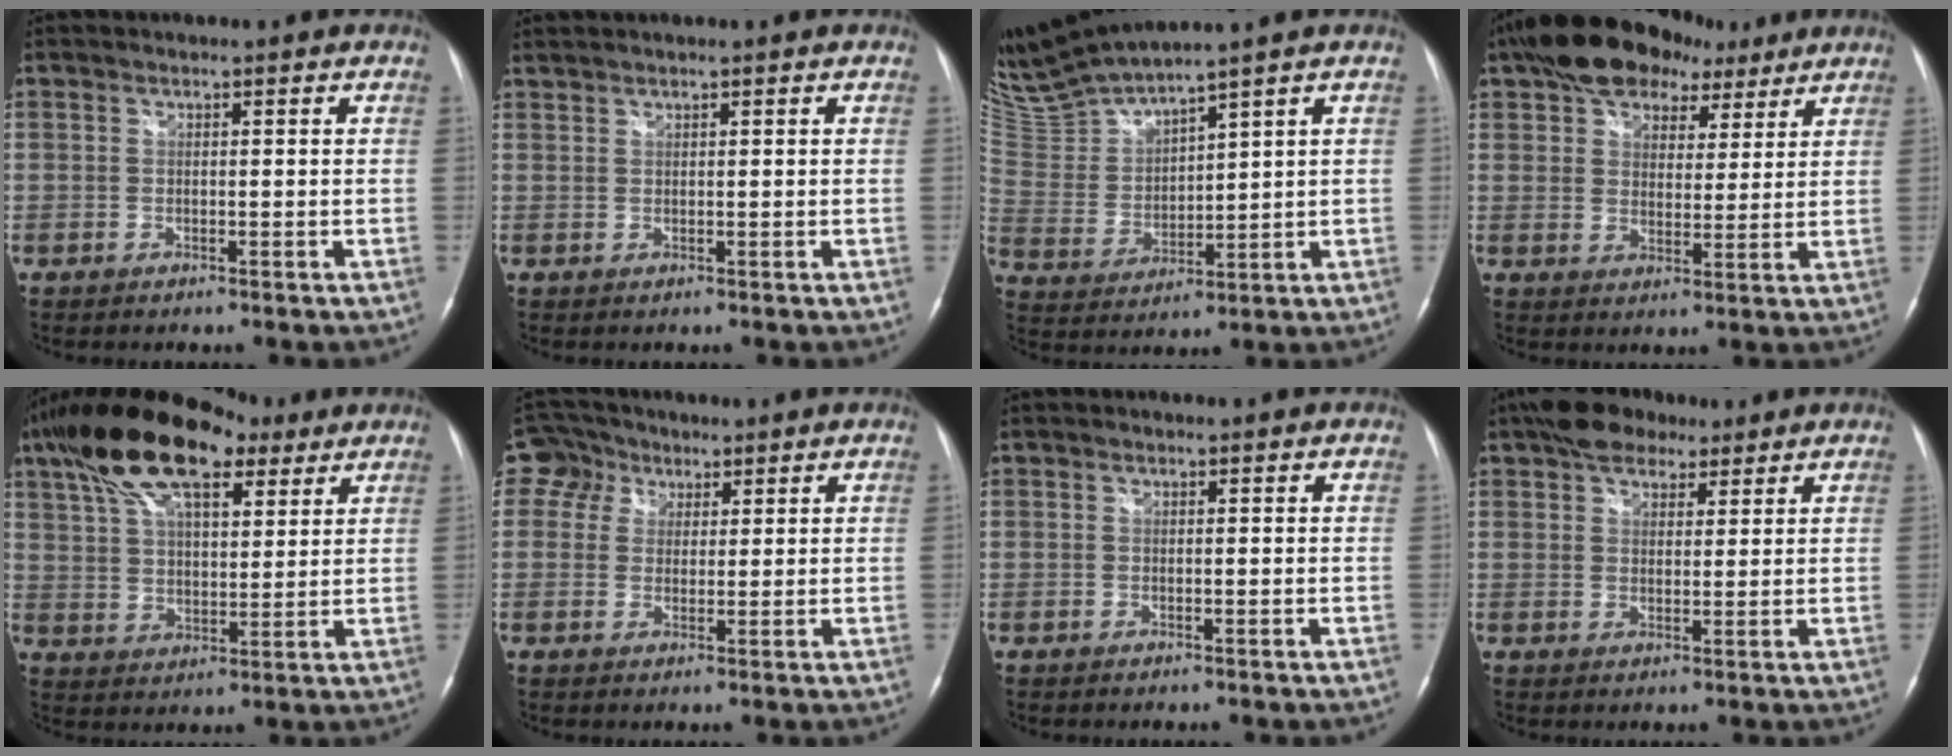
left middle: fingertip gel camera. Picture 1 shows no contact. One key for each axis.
{"total": 1.1, "fx": 1.1, "fy": -0.1, "fz": 0.2, "tx": -0.011, "ty": 0.012, "tz": 0.029}
{"total": 10.6, "fx": 9.8, "fy": -0.9, "fz": 3.8, "tx": -0.098, "ty": -0.002, "tz": 0.209}
{"total": 12.7, "fx": 8.4, "fy": 7.3, "fz": 6.2, "tx": -0.099, "ty": 0.042, "tz": 0.138}
{"total": 18.2, "fx": 11.8, "fy": 7.0, "fz": 12.0, "tx": -0.237, "ty": 0.049, "tz": 0.209}
{"total": 5.0, "fx": 2.2, "fy": 4.4, "fz": 0.5, "tx": -0.015, "ty": 0.022, "tz": 0.043}
{"total": 0.0}
{"total": 7.7, "fx": 5.6, "fy": 3.9, "fz": 3.6, "tx": -0.064, "ty": 0.021, "tz": 0.096}